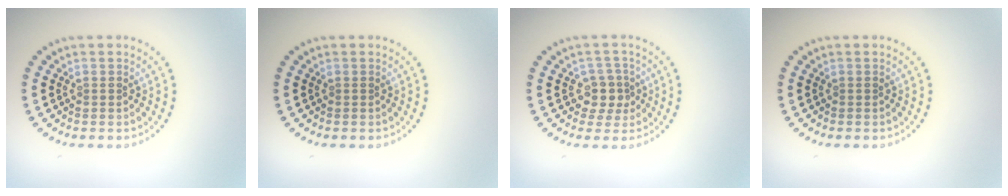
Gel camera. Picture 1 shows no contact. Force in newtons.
{"total": 0.0}
{"total": 2.4, "press": 2.1, "slide": 1.2}
{"total": 0.0}